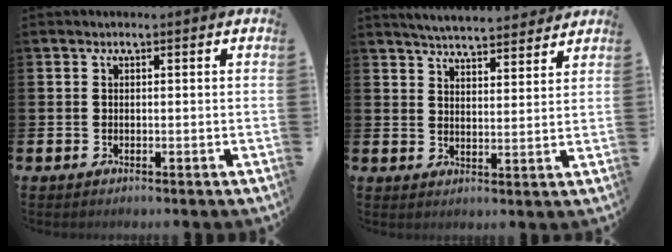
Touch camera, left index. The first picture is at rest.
{"total": 5.3, "force": [5.3, 0.3, 0.6], "torque": [-0.022, -0.031, 0.093]}